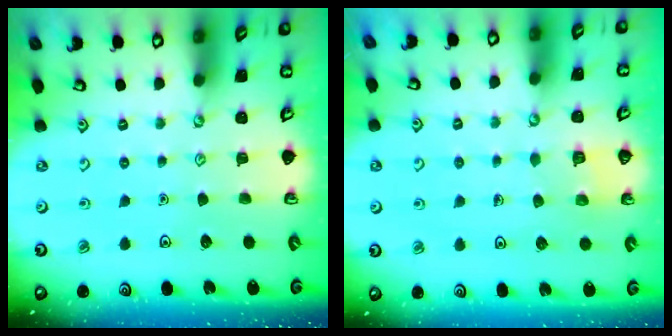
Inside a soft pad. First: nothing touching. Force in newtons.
{"total": 2.8, "press": 2.8, "slide": 0.1}